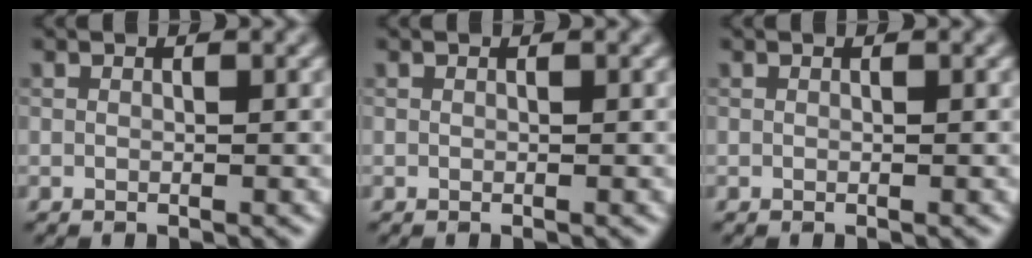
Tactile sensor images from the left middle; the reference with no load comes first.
{"total": 0.0}
{"total": 0.0}